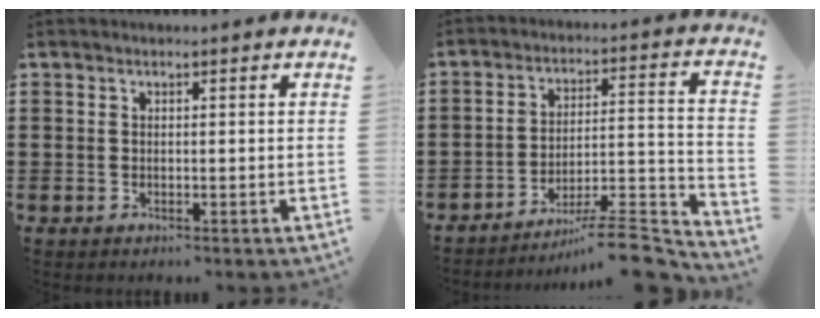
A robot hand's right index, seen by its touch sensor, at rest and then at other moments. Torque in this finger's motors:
{"motor_torque": [0.36, -0.38, 0.09, 0.03]}